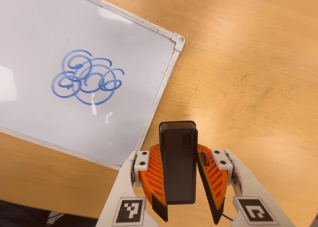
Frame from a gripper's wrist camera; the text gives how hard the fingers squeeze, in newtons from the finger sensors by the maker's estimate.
{"total": 6.9, "left": 6.6, "right": 7.1}